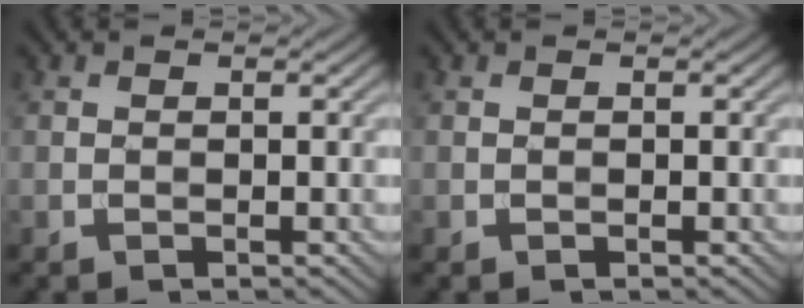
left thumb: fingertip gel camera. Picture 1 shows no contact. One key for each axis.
{"total": 0.0}